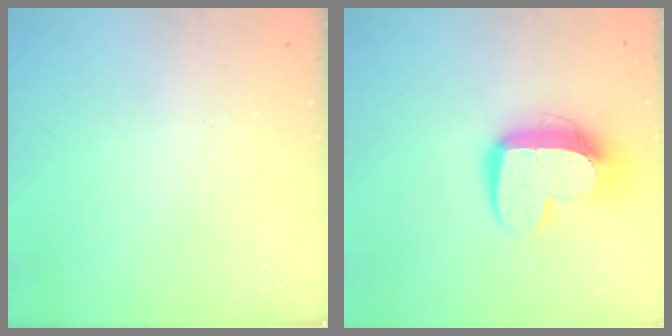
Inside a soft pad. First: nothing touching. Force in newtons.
{"total": 12.2, "press": 12.1, "slide": 0.8}